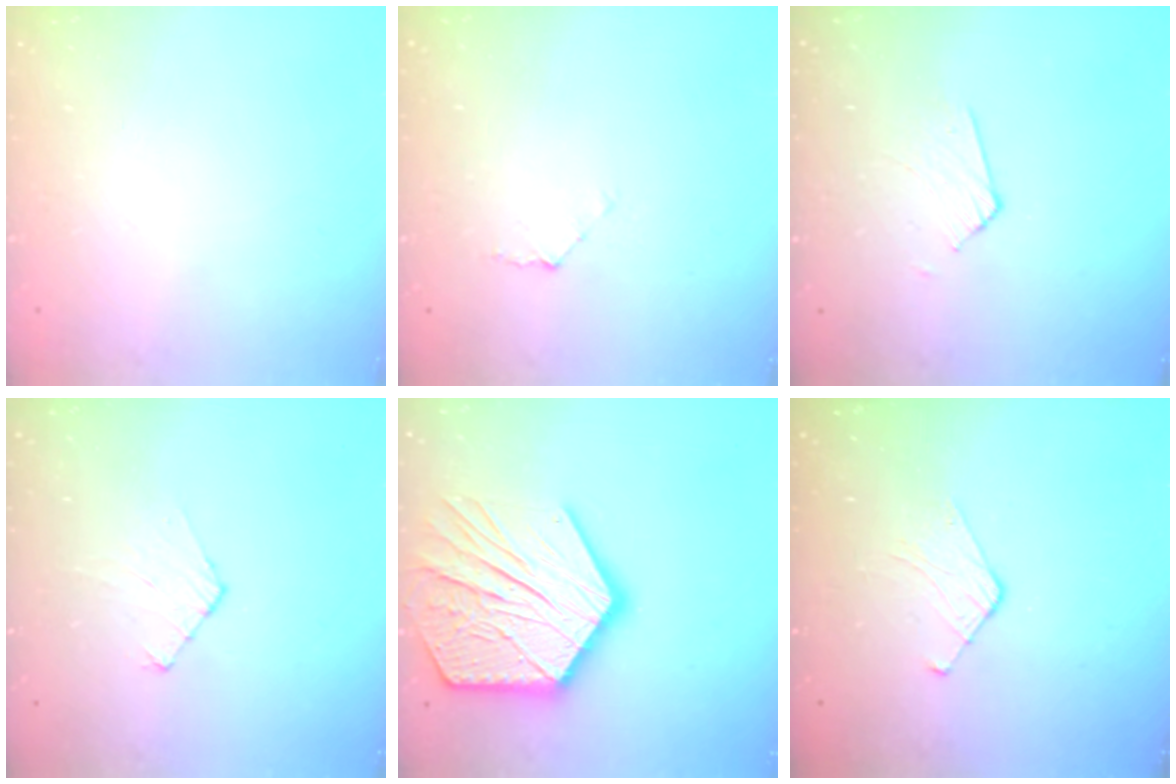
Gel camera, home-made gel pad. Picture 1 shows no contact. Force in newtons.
{"total": 3.9, "press": 3.9, "slide": 0.4}
{"total": 2.7, "press": 2.7, "slide": 0.2}
{"total": 4.6, "press": 4.6, "slide": 0.5}
{"total": 25.4, "press": 25.3, "slide": 2.1}
{"total": 3.7, "press": 3.7, "slide": 0.3}